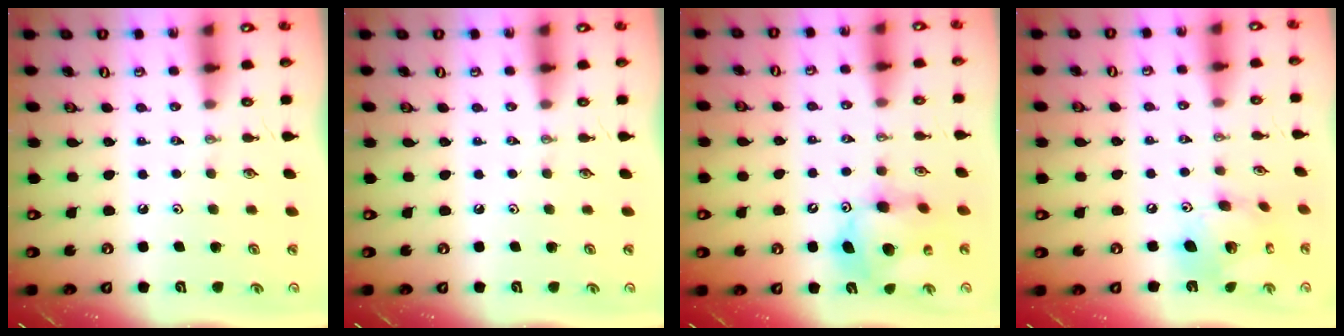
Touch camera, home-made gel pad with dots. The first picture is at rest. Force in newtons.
{"total": 0.0}
{"total": 12.7, "press": 12.6, "slide": 1.2}
{"total": 14.8, "press": 14.7, "slide": 1.5}